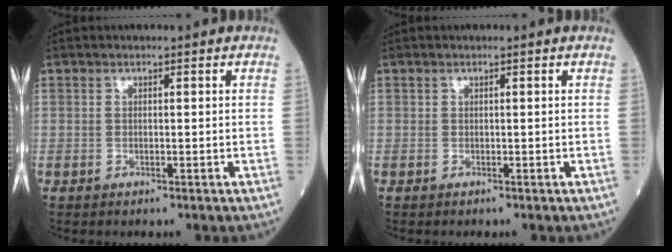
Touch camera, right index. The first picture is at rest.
{"total": 0.0}